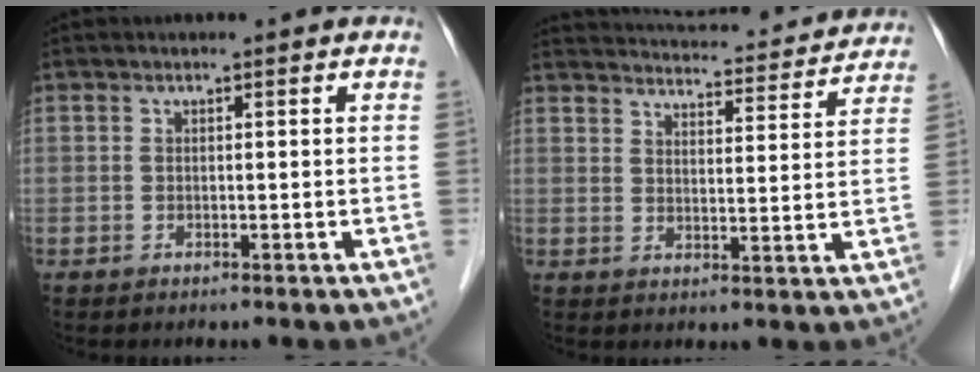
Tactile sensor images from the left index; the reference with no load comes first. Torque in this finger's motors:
{"motor_torque": [0.24, -0.59, -0.01, 0.00]}